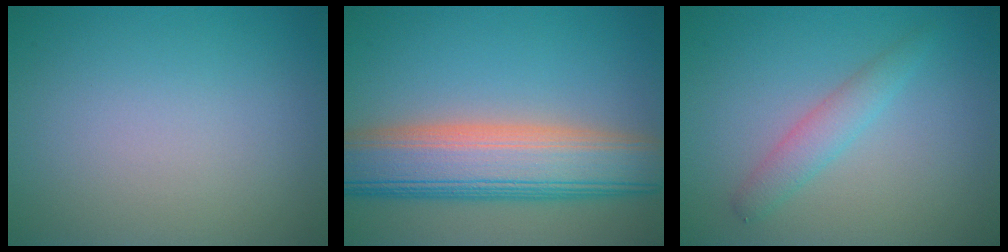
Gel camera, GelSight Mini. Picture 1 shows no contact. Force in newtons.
{"total": 9.8, "press": 9.8, "slide": 0.6}
{"total": 2.3, "press": 2.3, "slide": 0.1}